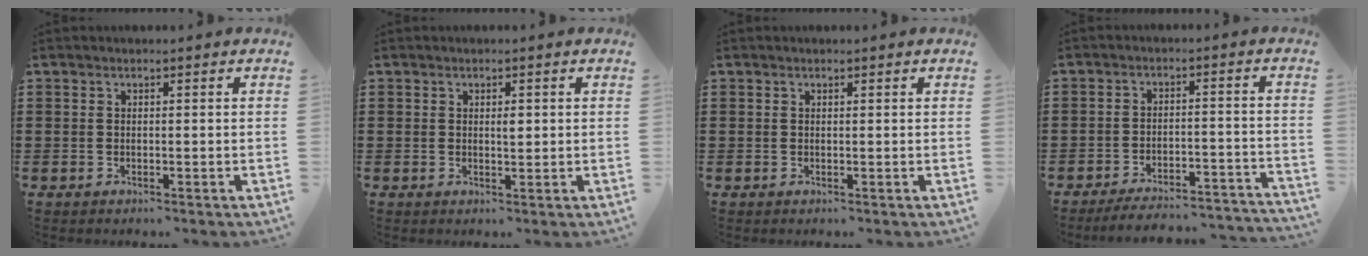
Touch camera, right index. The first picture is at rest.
{"total": 1.4, "force": [0.3, 0.5, 1.2], "torque": [-0.016, 0.002, 0.002]}
{"total": 0.0}
{"total": 4.9, "force": [-4.7, 0.2, 1.5], "torque": [-0.024, -0.006, -0.090]}